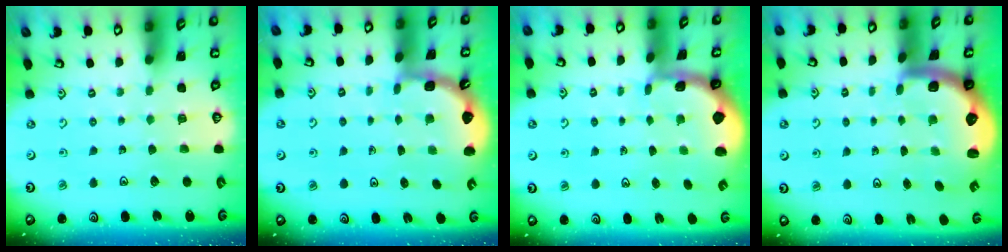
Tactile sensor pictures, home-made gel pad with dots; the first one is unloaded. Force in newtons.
{"total": 1.9, "press": 1.9, "slide": 0.2}
{"total": 0.8, "press": 0.8, "slide": 0.2}
{"total": 2.8, "press": 2.5, "slide": 1.4}